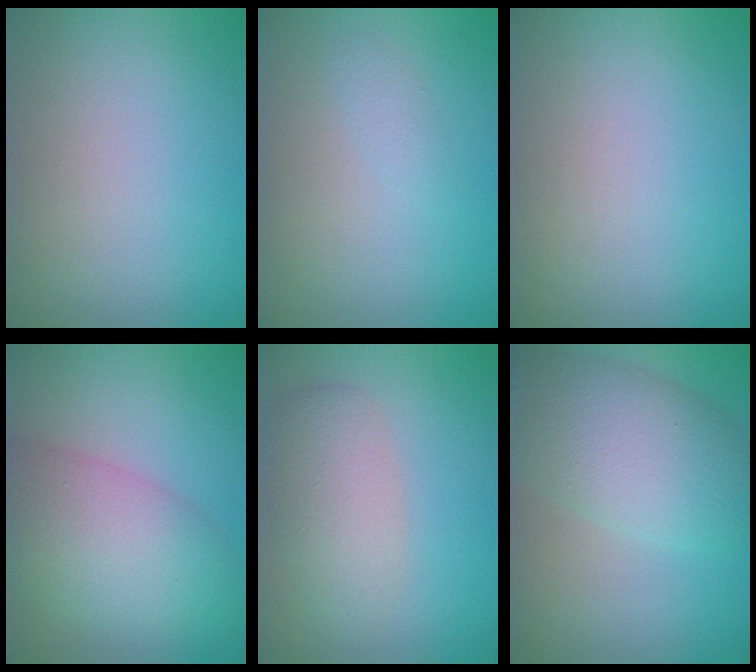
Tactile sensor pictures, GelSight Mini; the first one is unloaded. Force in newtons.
{"total": 0.8, "press": 0.8, "slide": 0.0}
{"total": 0.0}
{"total": 7.8, "press": 7.8, "slide": 0.3}
{"total": 4.0, "press": 4.0, "slide": 0.1}
{"total": 7.6, "press": 7.6, "slide": 0.4}